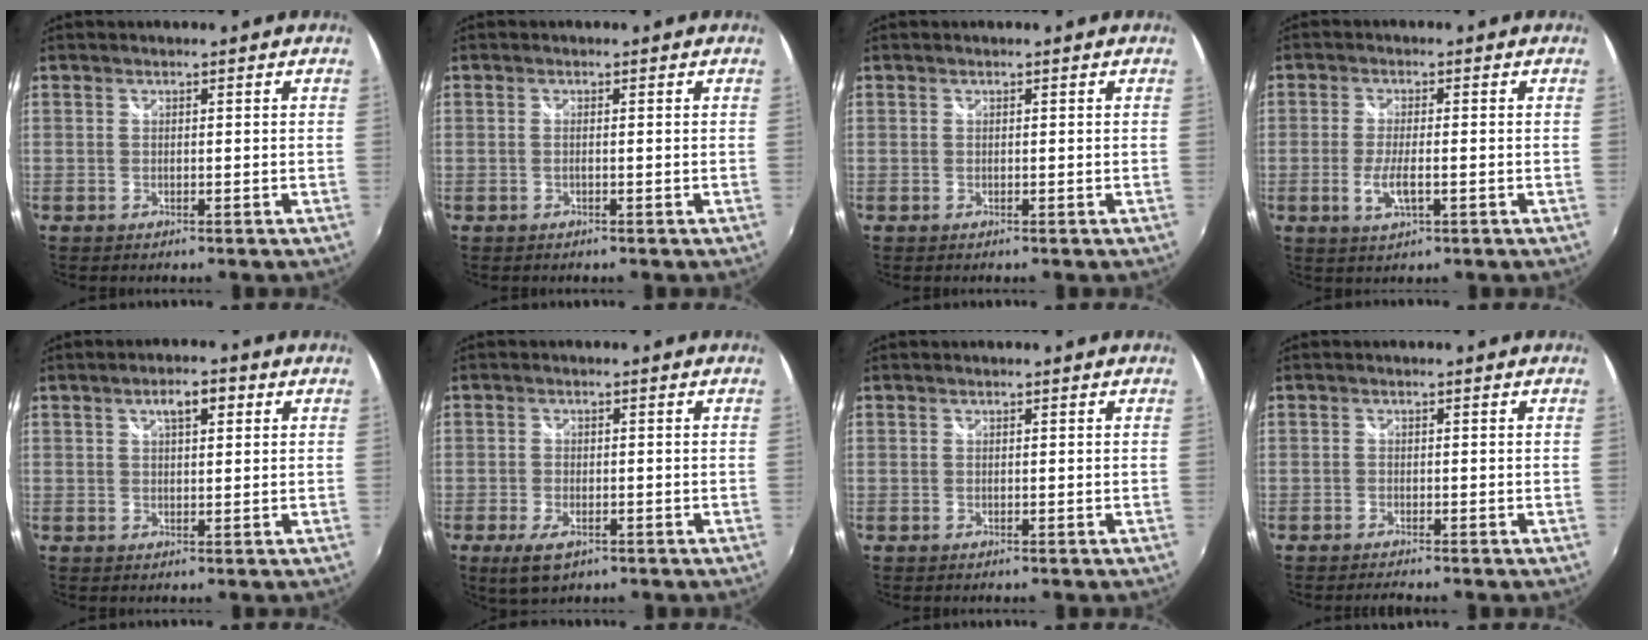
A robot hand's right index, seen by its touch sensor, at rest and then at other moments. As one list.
[{"total": 0.9, "force": [-0.4, -0.2, 0.8], "torque": [-0.013, 0.000, -0.008]}, {"total": 0.0}, {"total": 5.0, "force": [-1.5, 1.4, 4.5], "torque": [-0.094, -0.010, -0.028]}, {"total": 4.2, "force": [1.8, 1.7, 3.4], "torque": [-0.053, 0.012, 0.029]}, {"total": 5.4, "force": [-3.0, 2.5, 3.7], "torque": [-0.088, -0.016, -0.053]}, {"total": 0.0}, {"total": 1.8, "force": [-1.7, 0.0, 0.5], "torque": [-0.017, -0.010, -0.033]}]